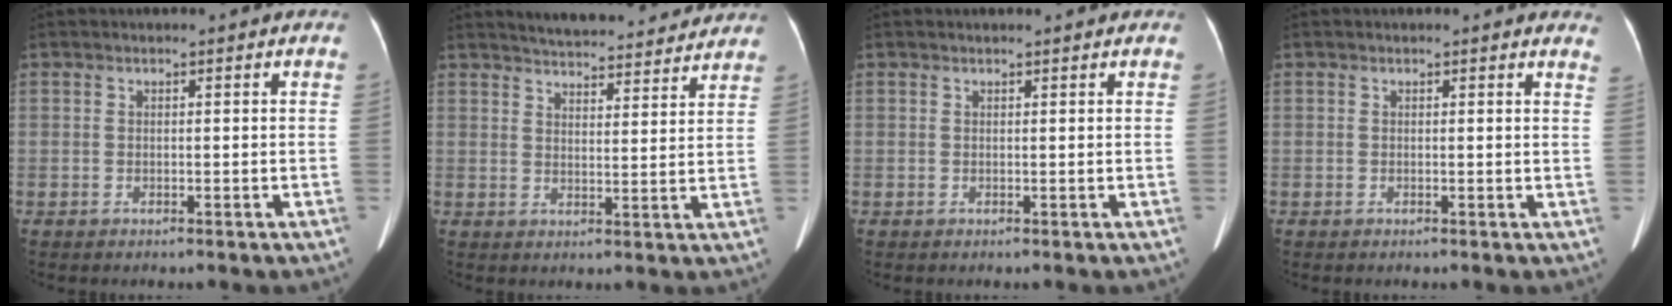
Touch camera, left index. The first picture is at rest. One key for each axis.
{"total": 15.3, "fx": 14.3, "fy": 2.6, "fz": 4.7, "tx": -0.058, "ty": 0.013, "tz": 0.186}
{"total": 1.3, "fx": 1.2, "fy": 0.1, "fz": 0.5, "tx": -0.007, "ty": 0.013, "tz": 0.018}
{"total": 2.3, "fx": 2.2, "fy": 0.6, "fz": 0.5, "tx": -0.004, "ty": -0.009, "tz": -0.002}